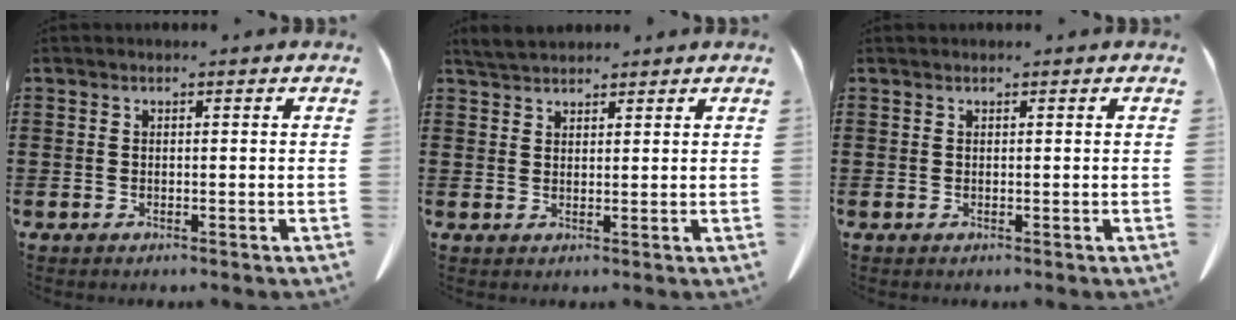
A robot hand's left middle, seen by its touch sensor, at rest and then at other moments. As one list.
[{"total": 2.8, "force": [2.7, 0.5, 0.7], "torque": [-0.023, -0.004, 0.054]}, {"total": 0.0}]